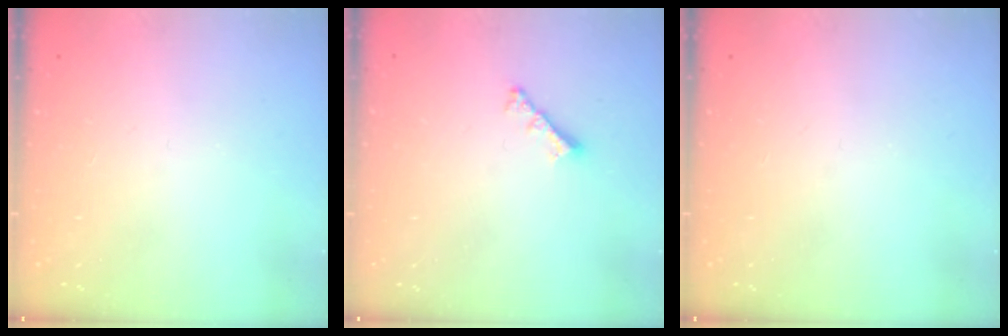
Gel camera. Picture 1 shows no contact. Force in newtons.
{"total": 3.2, "press": 3.2, "slide": 0.7}
{"total": 0.0}